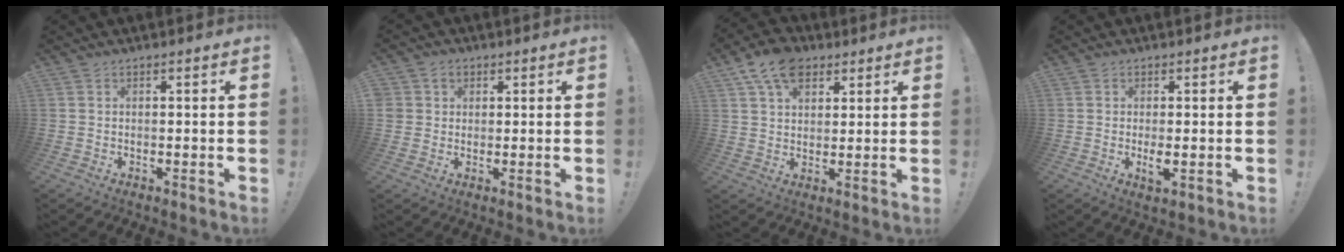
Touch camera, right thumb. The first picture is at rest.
{"total": 3.6, "force": [1.4, 3.2, 0.6], "torque": [-0.010, -0.002, 0.026]}
{"total": 11.4, "force": [6.3, 7.4, 5.9], "torque": [-0.093, -0.022, 0.119]}
{"total": 2.8, "force": [-0.1, 1.1, 2.6], "torque": [-0.037, -0.007, -0.004]}